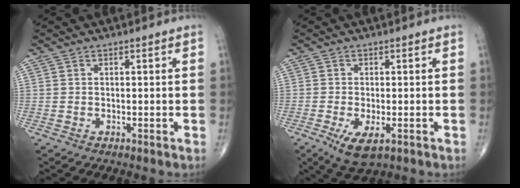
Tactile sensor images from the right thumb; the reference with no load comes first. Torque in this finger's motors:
{"motor_torque": [0.38, 0.15, 0.26, 0.19, 0.14]}